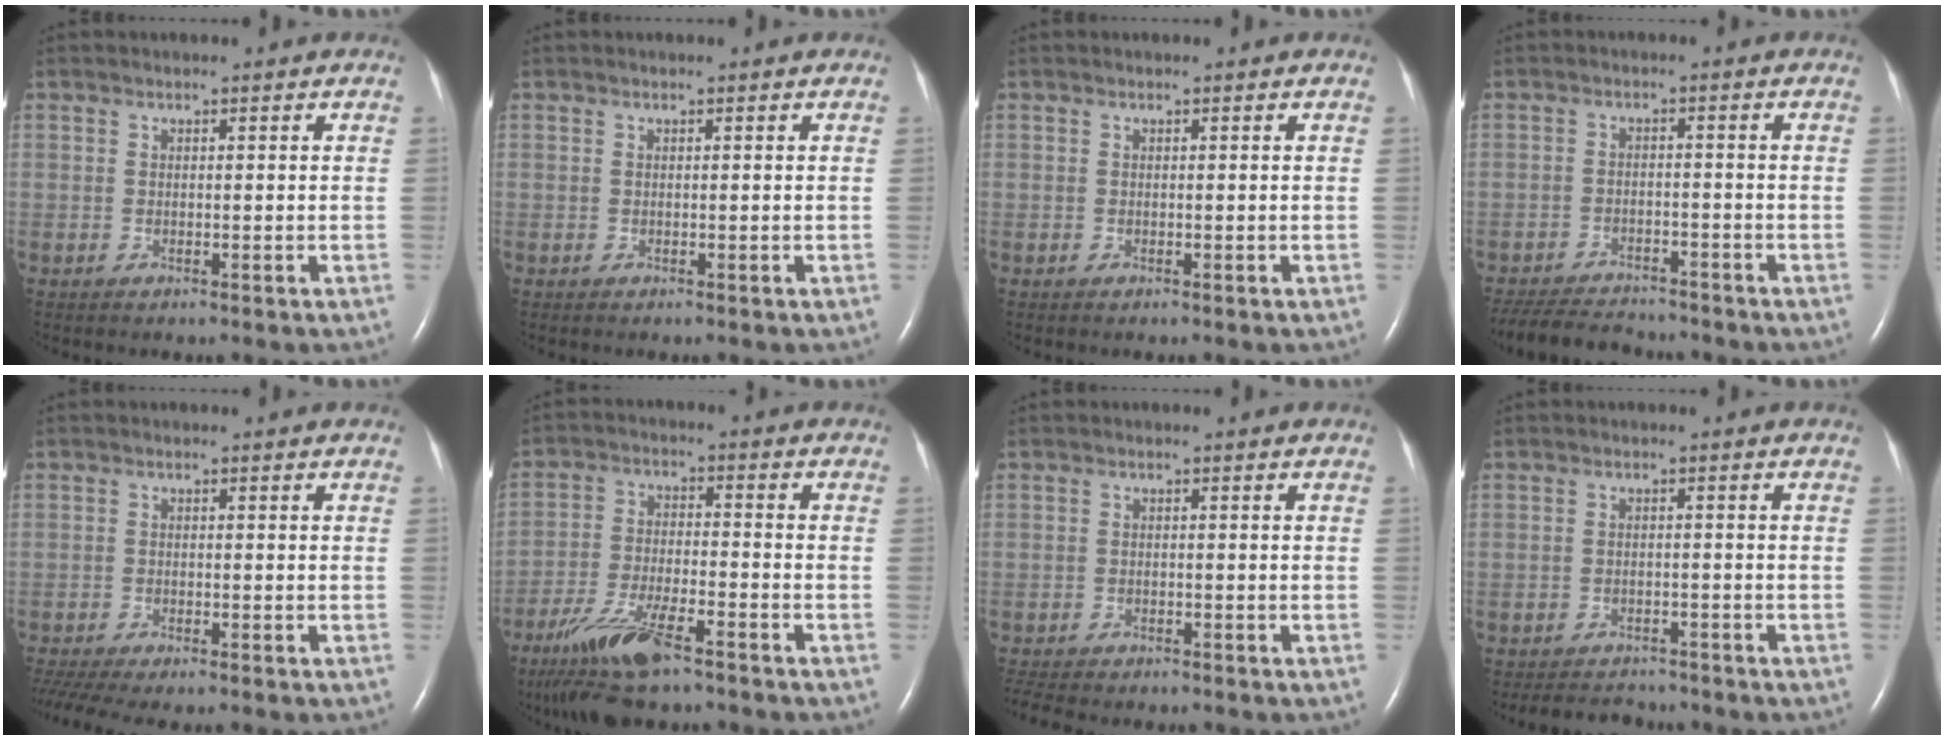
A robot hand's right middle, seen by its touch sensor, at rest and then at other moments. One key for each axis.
{"total": 0.0}
{"total": 0.0}
{"total": 10.1, "fx": -9.4, "fy": 2.0, "fz": 3.0, "tx": -0.056, "ty": -0.009, "tz": -0.141}
{"total": 9.0, "fx": -7.7, "fy": 1.2, "fz": 4.6, "tx": -0.078, "ty": -0.008, "tz": -0.121}
{"total": 11.6, "fx": -8.1, "fy": 2.0, "fz": 8.1, "tx": -0.164, "ty": -0.028, "tz": -0.146}
{"total": 7.0, "fx": -6.1, "fy": 1.7, "fz": 2.9, "tx": -0.050, "ty": -0.007, "tz": -0.089}
{"total": 5.6, "fx": -5.4, "fy": 1.6, "fz": 0.8, "tx": -0.015, "ty": -0.005, "tz": -0.074}